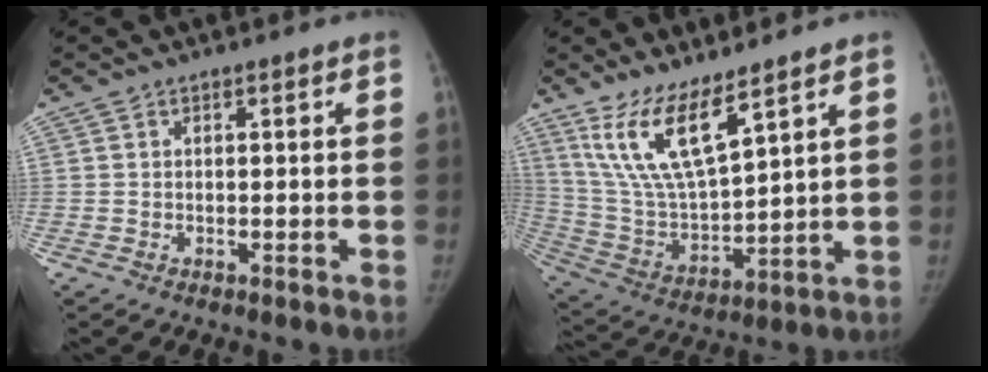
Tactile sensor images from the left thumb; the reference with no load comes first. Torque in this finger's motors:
{"motor_torque": [0.16, 0.13, 1.43, -1.34, 0.15]}